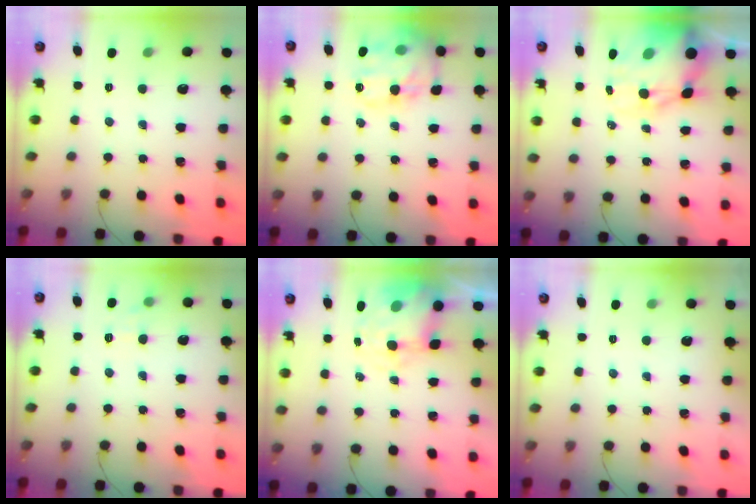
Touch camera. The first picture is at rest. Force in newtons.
{"total": 18.4, "press": 18.3, "slide": 2.3}
{"total": 15.9, "press": 15.4, "slide": 3.8}
{"total": 6.8, "press": 6.6, "slide": 1.6}
{"total": 8.5, "press": 8.3, "slide": 1.9}
{"total": 1.9, "press": 1.9, "slide": 0.3}